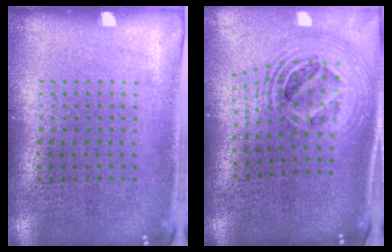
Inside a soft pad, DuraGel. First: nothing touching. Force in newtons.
{"total": 2.5, "press": 1.8, "slide": 1.7}